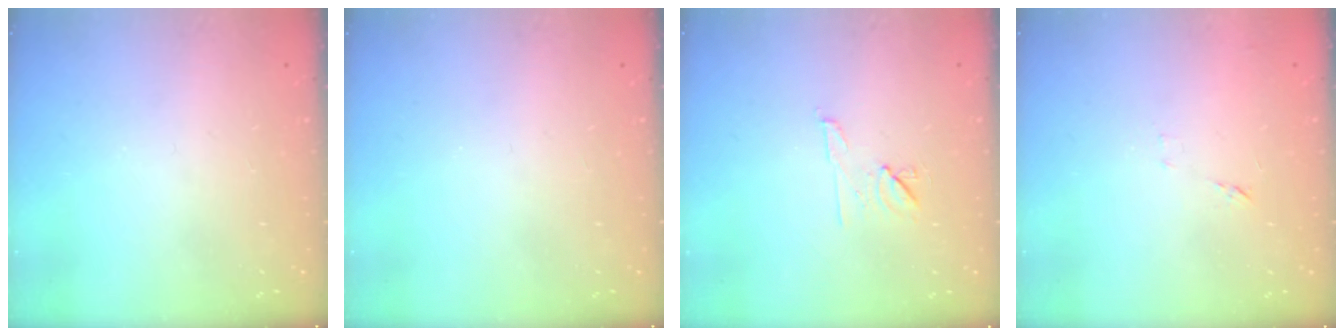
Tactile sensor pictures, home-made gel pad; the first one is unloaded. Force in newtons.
{"total": 0.0}
{"total": 7.0, "press": 6.9, "slide": 0.9}
{"total": 6.0, "press": 6.0, "slide": 0.5}